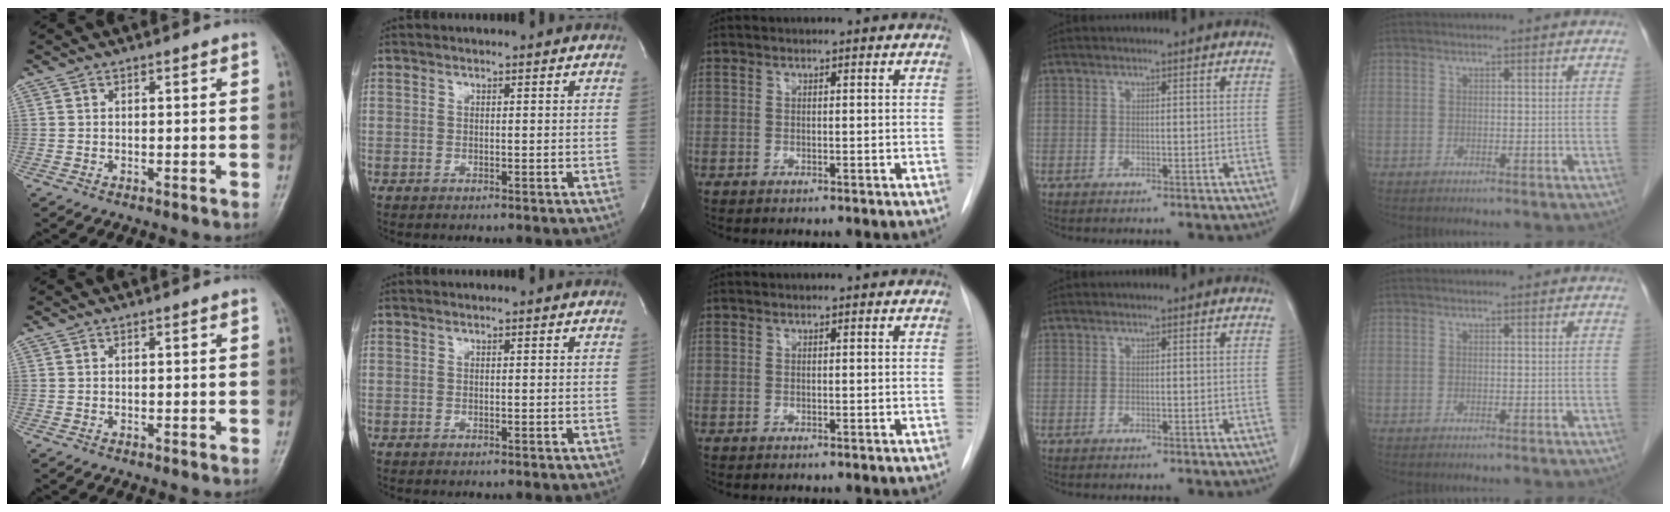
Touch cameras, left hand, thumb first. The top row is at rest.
{}